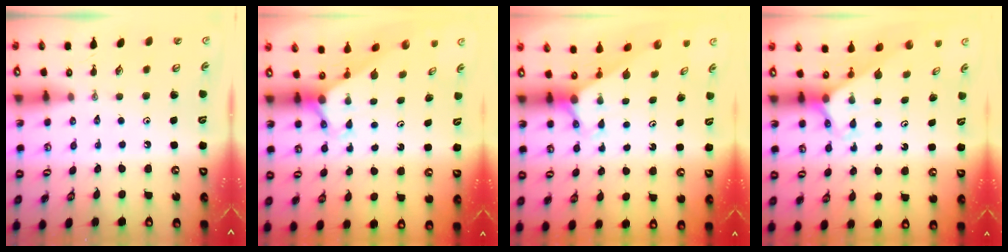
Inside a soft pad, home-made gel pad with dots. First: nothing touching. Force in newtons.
{"total": 2.7, "press": 2.7, "slide": 0.0}
{"total": 2.8, "press": 2.8, "slide": 0.0}
{"total": 2.5, "press": 2.5, "slide": 0.1}